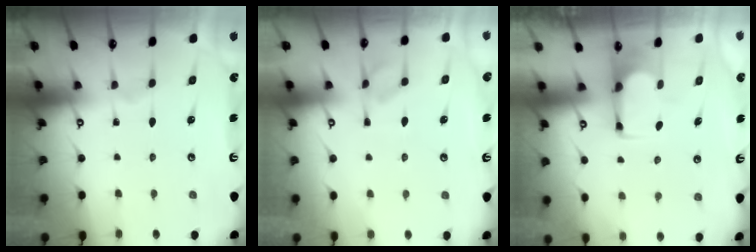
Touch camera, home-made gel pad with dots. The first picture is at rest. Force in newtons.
{"total": 2.4, "press": 2.1, "slide": 1.2}
{"total": 1.8, "press": 1.6, "slide": 0.8}